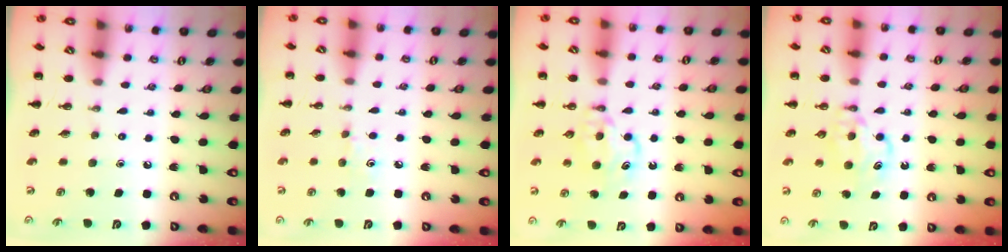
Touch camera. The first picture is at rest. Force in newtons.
{"total": 4.2, "press": 4.0, "slide": 1.5}
{"total": 6.5, "press": 6.5, "slide": 0.6}
{"total": 6.5, "press": 6.5, "slide": 0.6}